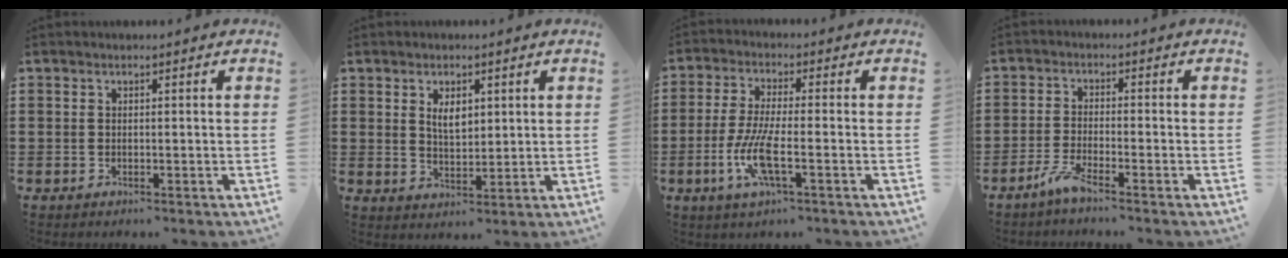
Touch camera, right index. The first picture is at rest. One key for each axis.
{"total": 3.5, "fx": 1.4, "fy": 1.7, "fz": 2.7, "tx": -0.051, "ty": 0.002, "tz": 0.023}
{"total": 7.6, "fx": -2.6, "fy": 1.7, "fz": 7.0, "tx": -0.155, "ty": -0.017, "tz": -0.053}
{"total": 3.2, "fx": -2.5, "fy": 0.0, "fz": 1.9, "tx": -0.048, "ty": -0.005, "tz": -0.050}